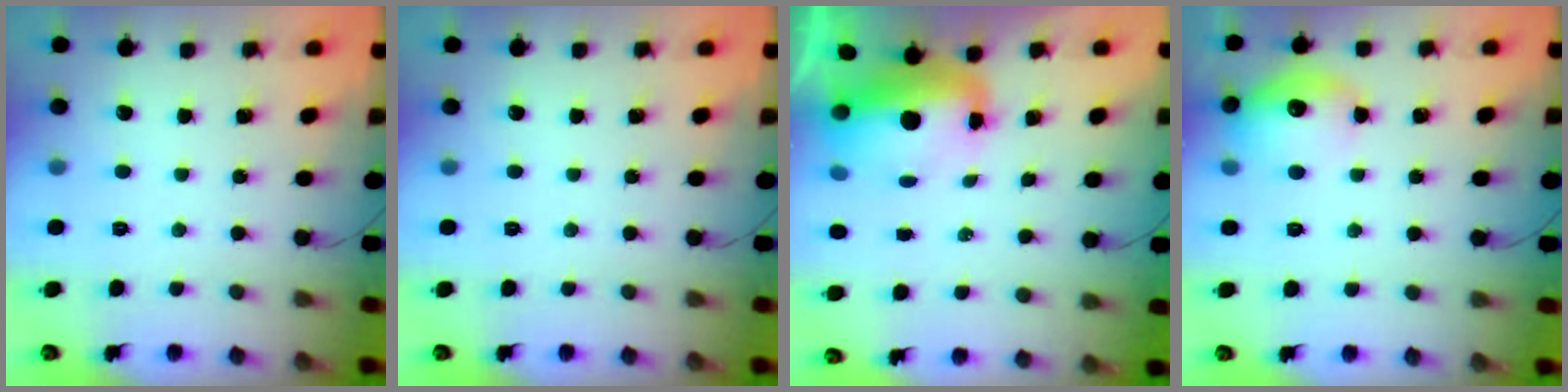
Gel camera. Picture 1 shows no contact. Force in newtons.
{"total": 0.0}
{"total": 10.6, "press": 10.4, "slide": 2.1}
{"total": 14.0, "press": 13.9, "slide": 1.3}